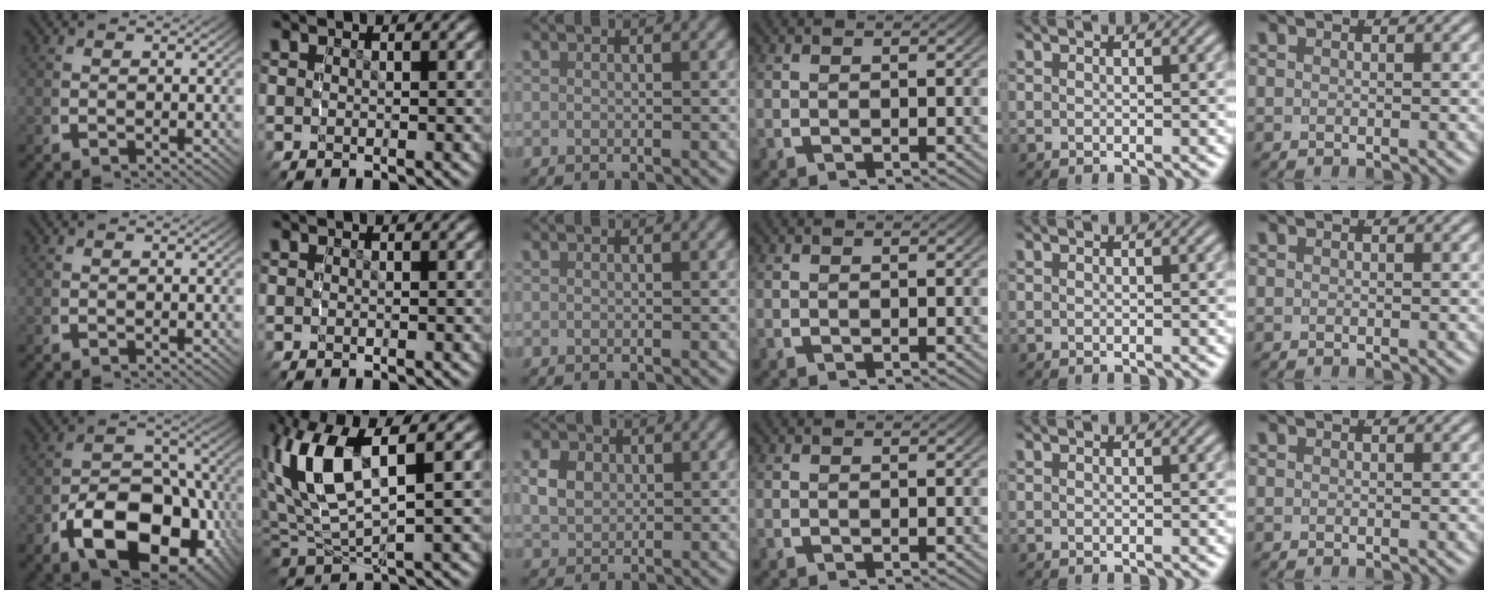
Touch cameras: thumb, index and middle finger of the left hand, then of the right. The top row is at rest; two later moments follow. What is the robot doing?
{"motion": "grasp_and_lifting", "object": "bowl"}